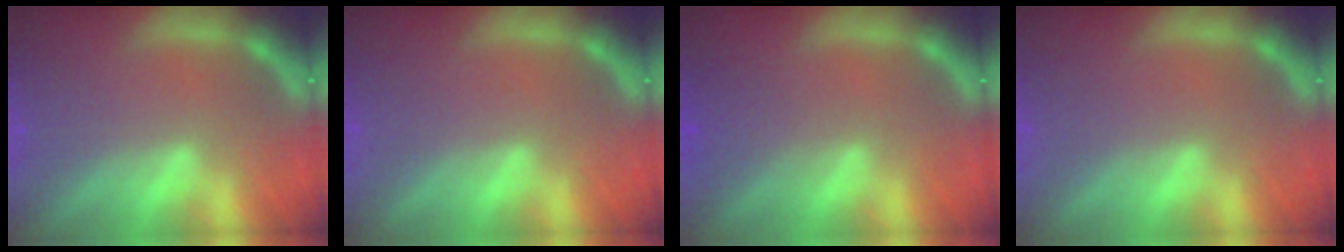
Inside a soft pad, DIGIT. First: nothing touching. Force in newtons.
{"total": 0.0}
{"total": 2.0}
{"total": 0.0}